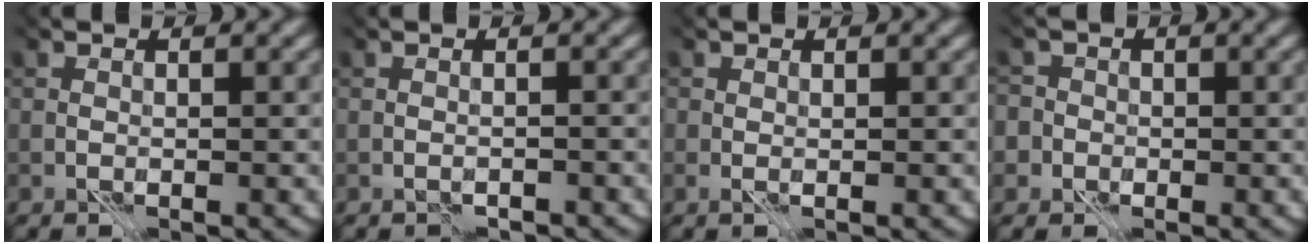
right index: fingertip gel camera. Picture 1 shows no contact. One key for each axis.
{"total": 0.9, "fx": -0.7, "fy": -0.1, "fz": -0.6, "tx": 0.020, "ty": 0.002, "tz": -0.012}
{"total": 0.8, "fx": 0.6, "fy": 0.3, "fz": 0.4, "tx": -0.009, "ty": 0.004, "tz": 0.012}
{"total": 4.6, "fx": 0.6, "fy": 4.2, "fz": 1.8, "tx": -0.035, "ty": 0.031, "tz": -0.013}